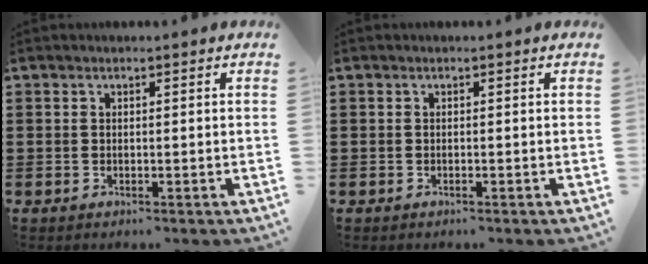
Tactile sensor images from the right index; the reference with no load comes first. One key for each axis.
{"total": 0.0}